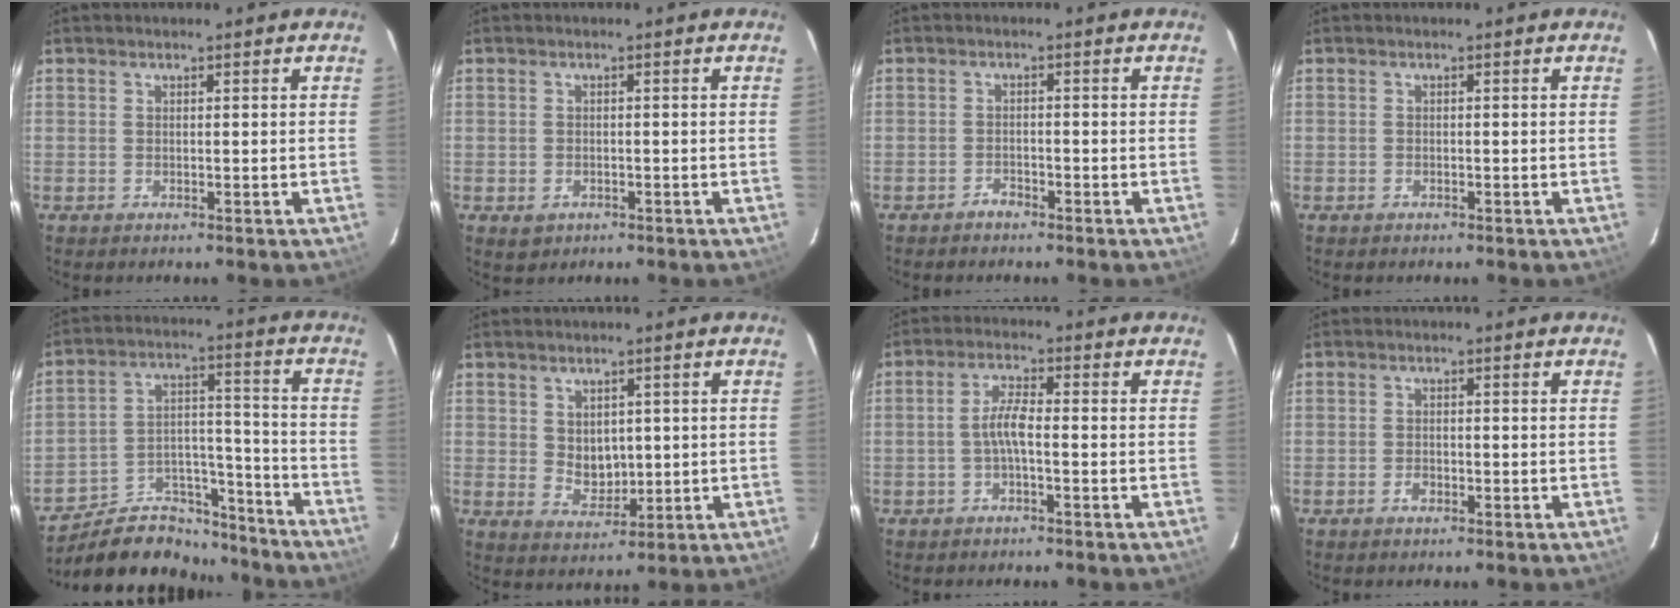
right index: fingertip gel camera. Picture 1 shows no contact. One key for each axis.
{"total": 2.7, "fx": -1.1, "fy": 2.3, "fz": 1.0, "tx": -0.023, "ty": 0.000, "tz": -0.009}
{"total": 1.7, "fx": -1.6, "fy": 0.6, "fz": 0.3, "tx": -0.008, "ty": 0.003, "tz": -0.028}
{"total": 0.9, "fx": -0.6, "fy": 0.6, "fz": 0.1, "tx": -0.002, "ty": 0.003, "tz": -0.010}
{"total": 17.1, "fx": -15.0, "fy": 7.3, "fz": 3.8, "tx": -0.070, "ty": 0.063, "tz": -0.226}
{"total": 4.9, "fx": 1.1, "fy": 3.9, "fz": 2.8, "tx": -0.043, "ty": -0.002, "tz": 0.030}
{"total": 3.8, "fx": -1.1, "fy": 0.7, "fz": 3.6, "tx": -0.075, "ty": 0.009, "tz": -0.022}
{"total": 1.6, "fx": -0.8, "fy": 1.0, "fz": 0.9, "tx": -0.017, "ty": 0.001, "tz": -0.015}